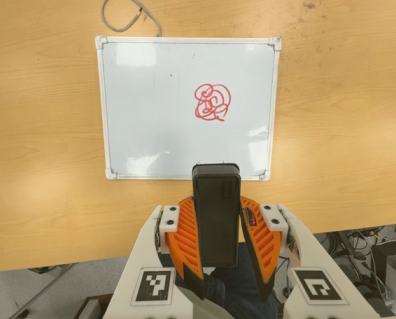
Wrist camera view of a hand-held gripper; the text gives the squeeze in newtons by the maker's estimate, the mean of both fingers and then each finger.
{"total": 7.8, "left": 7.0, "right": 8.7}